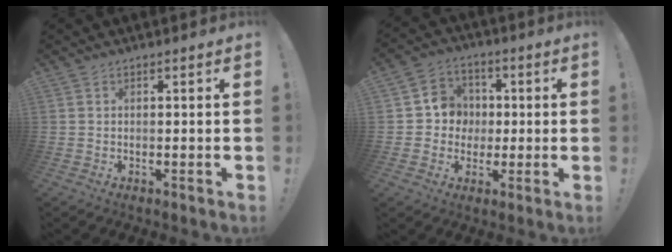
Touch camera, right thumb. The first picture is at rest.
{"total": 9.1, "force": [-0.3, 8.8, 2.4], "torque": [-0.033, 0.017, 0.004]}